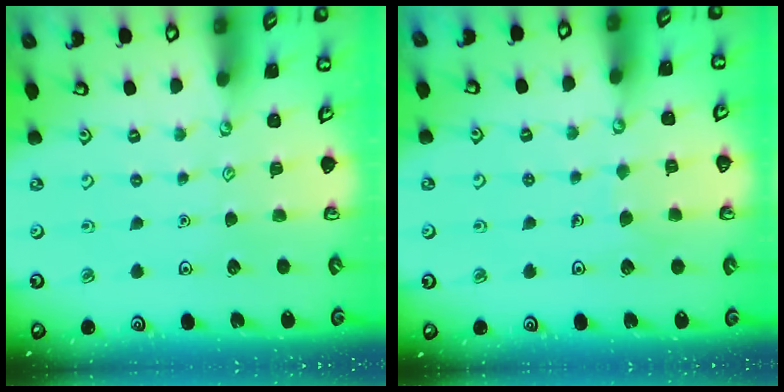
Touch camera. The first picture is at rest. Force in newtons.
{"total": 4.1, "press": 4.1, "slide": 0.2}